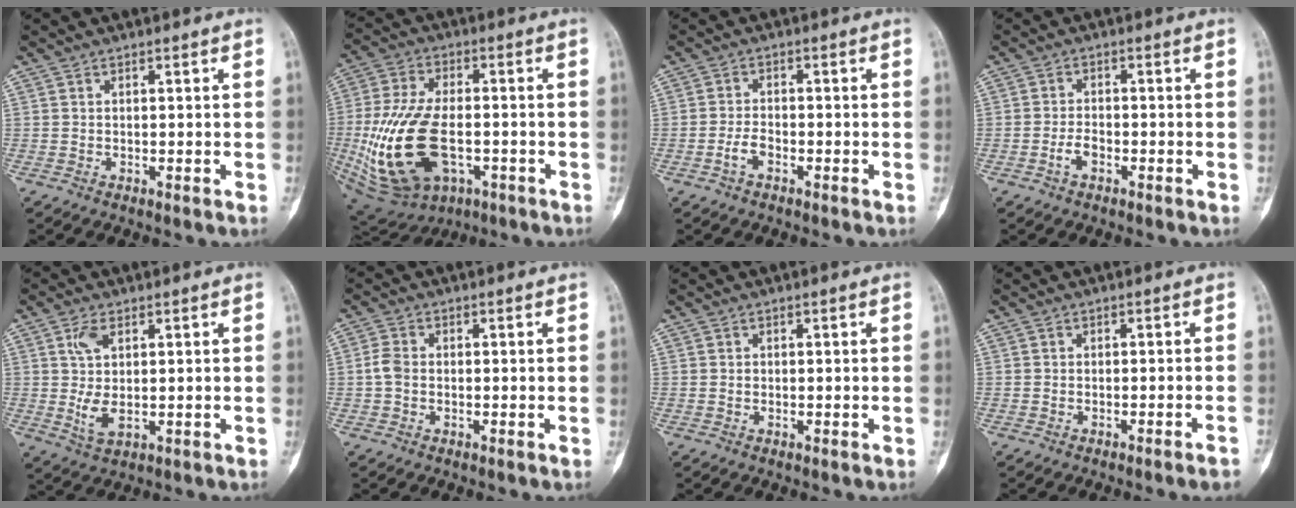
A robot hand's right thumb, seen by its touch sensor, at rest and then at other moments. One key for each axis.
{"total": 21.6, "fx": -4.4, "fy": 12.6, "fz": 17.0, "tx": -0.352, "ty": 0.003, "tz": -0.055}
{"total": 2.7, "fx": -1.5, "fy": 1.3, "fz": 1.8, "tx": -0.038, "ty": 0.012, "tz": -0.031}
{"total": 2.5, "fx": -1.3, "fy": 1.3, "fz": 1.7, "tx": -0.035, "ty": 0.010, "tz": -0.027}
{"total": 6.0, "fx": 1.1, "fy": 3.0, "fz": 5.1, "tx": -0.105, "ty": -0.003, "tz": 0.026}
{"total": 2.7, "fx": -0.4, "fy": 1.9, "fz": 1.9, "tx": -0.039, "ty": 0.005, "tz": -0.016}
{"total": 0.0}
{"total": 3.0, "fx": -2.2, "fy": -0.2, "fz": 1.9, "tx": -0.028, "ty": 0.016, "tz": -0.022}